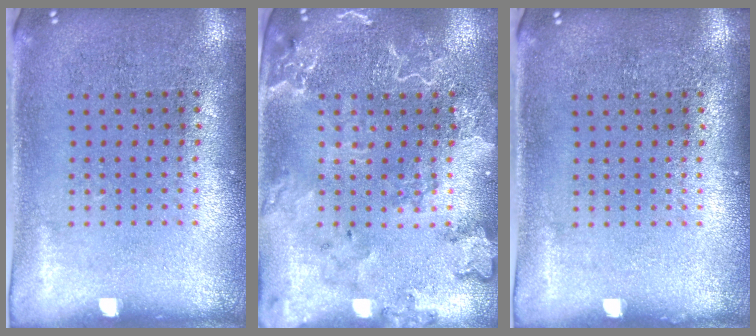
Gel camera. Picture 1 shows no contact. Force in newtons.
{"total": 2.5, "press": 2.4, "slide": 0.8}
{"total": 0.0}